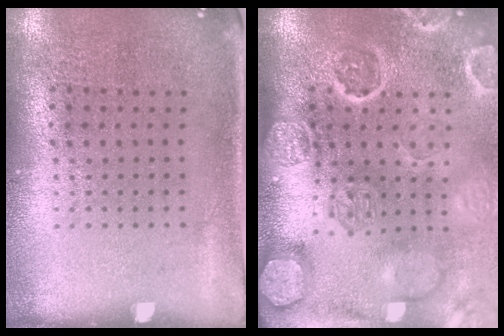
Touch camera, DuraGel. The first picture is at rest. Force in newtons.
{"total": 4.2, "press": 3.5, "slide": 2.4}